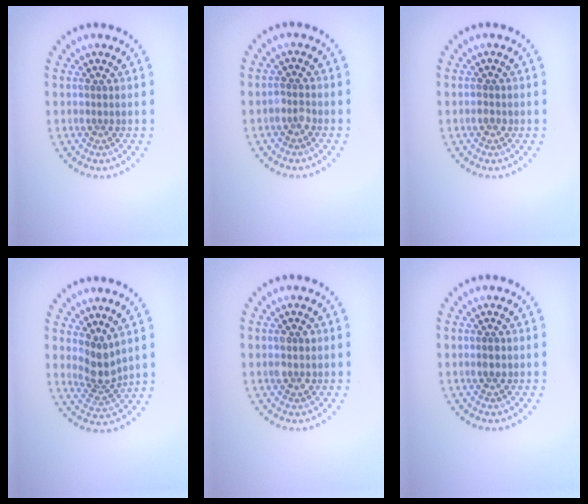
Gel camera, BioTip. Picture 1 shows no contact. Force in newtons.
{"total": 1.1, "press": 1.1, "slide": 0.4}
{"total": 1.0, "press": 0.9, "slide": 0.2}
{"total": 2.7, "press": 2.0, "slide": 1.8}
{"total": 1.6, "press": 1.6, "slide": 0.2}
{"total": 1.3, "press": 1.2, "slide": 0.3}